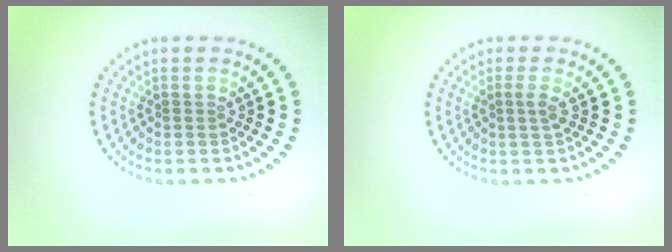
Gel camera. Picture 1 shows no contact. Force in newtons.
{"total": 1.2, "press": 0.9, "slide": 0.8}